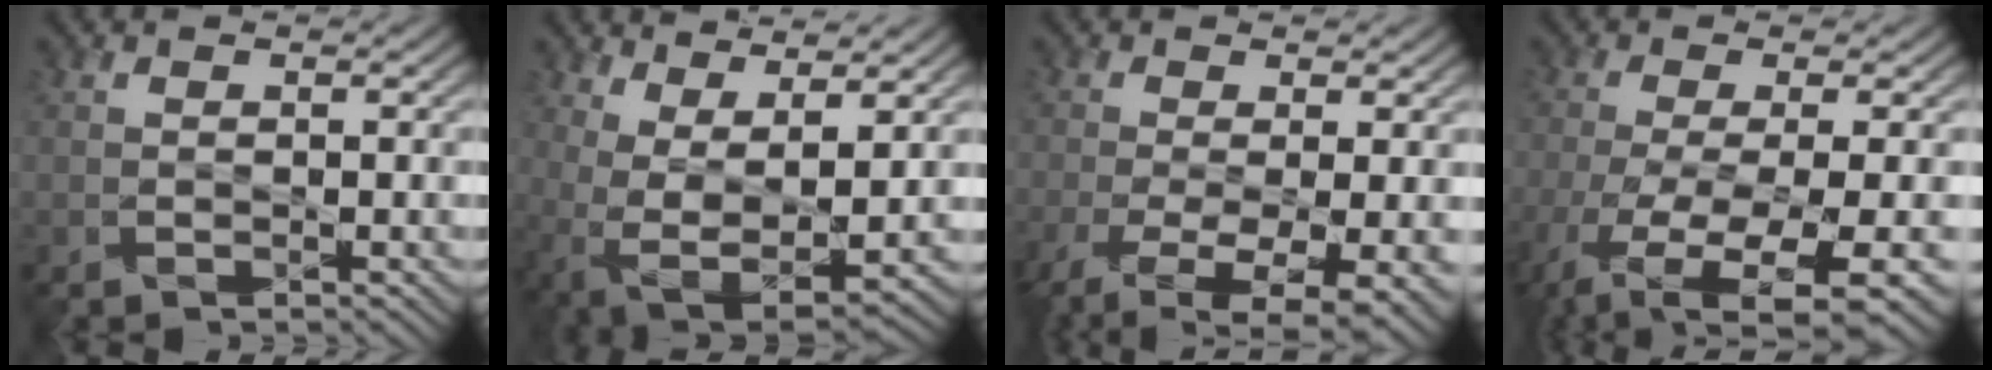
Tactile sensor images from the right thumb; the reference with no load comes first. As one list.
[{"total": 7.2, "force": [2.3, 2.6, 6.3], "torque": [-0.137, -0.011, 0.049]}, {"total": 9.4, "force": [-3.9, 3.2, 7.9], "torque": [-0.164, -0.023, -0.059]}, {"total": 11.0, "force": [-5.2, 3.1, 9.2], "torque": [-0.185, -0.032, -0.074]}]